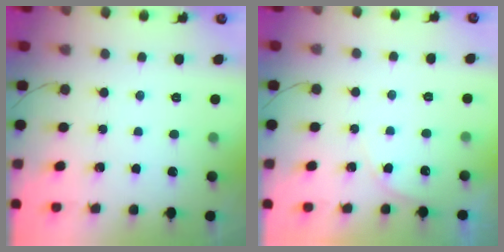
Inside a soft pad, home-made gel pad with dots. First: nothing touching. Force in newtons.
{"total": 3.3, "press": 2.8, "slide": 1.8}